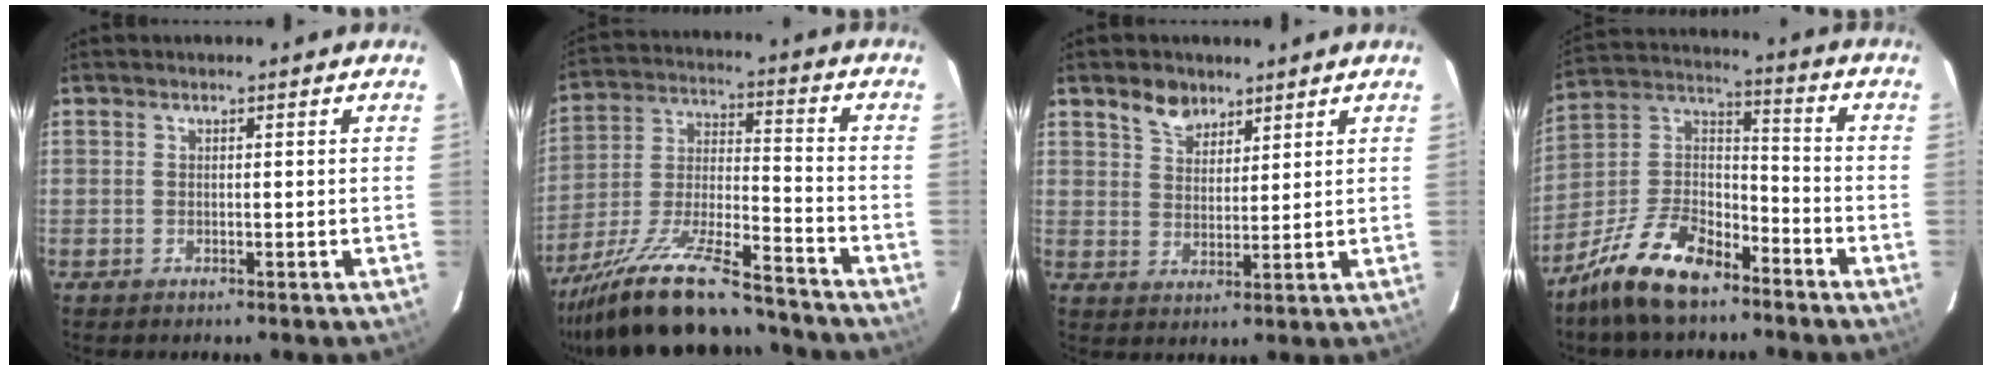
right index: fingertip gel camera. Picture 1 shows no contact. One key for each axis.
{"total": 23.7, "fx": -19.5, "fy": 4.9, "fz": 12.6, "tx": -0.248, "ty": -0.033, "tz": -0.312}
{"total": 5.4, "fx": 3.9, "fy": 3.2, "fz": 1.9, "tx": -0.028, "ty": 0.009, "tz": 0.071}
{"total": 16.2, "fx": -11.0, "fy": 7.4, "fz": 9.2, "tx": -0.201, "ty": 0.020, "tz": -0.201}